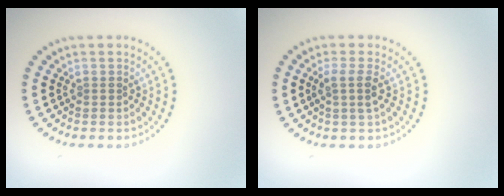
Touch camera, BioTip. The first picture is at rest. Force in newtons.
{"total": 1.8, "press": 1.5, "slide": 1.1}